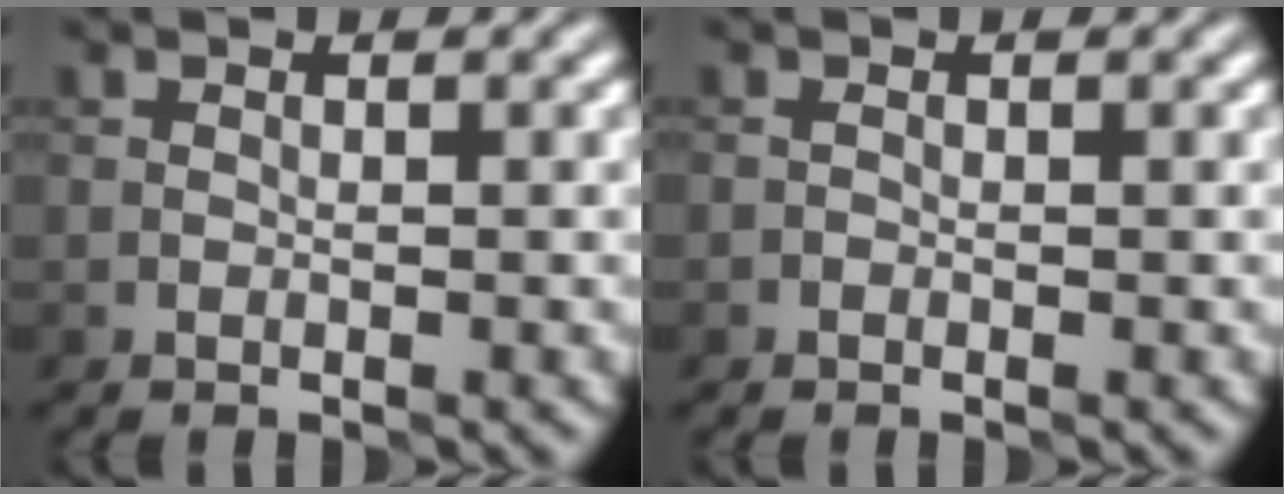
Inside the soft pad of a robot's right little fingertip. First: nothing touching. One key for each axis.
{"total": 0.0}